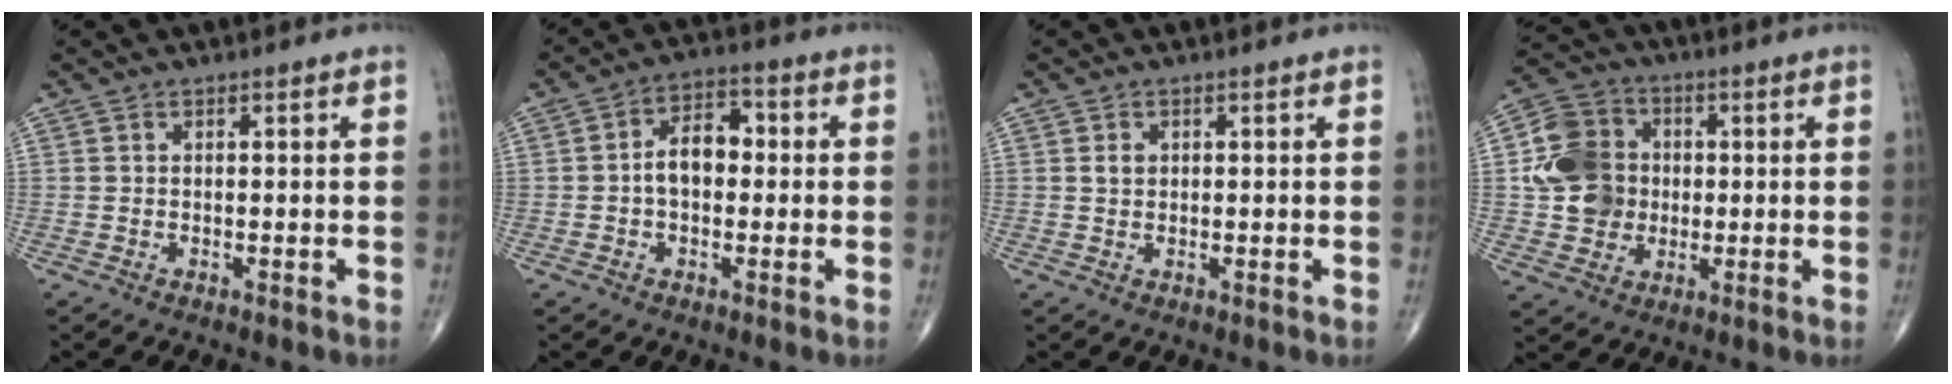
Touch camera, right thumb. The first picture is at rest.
{"total": 7.5, "force": [-0.1, 4.9, 5.7], "torque": [-0.079, 0.027, -0.011]}
{"total": 1.6, "force": [0.4, 1.3, 0.9], "torque": [-0.011, 0.001, 0.009]}
{"total": 12.4, "force": [0.5, 10.9, 6.0], "torque": [-0.089, 0.016, 0.005]}